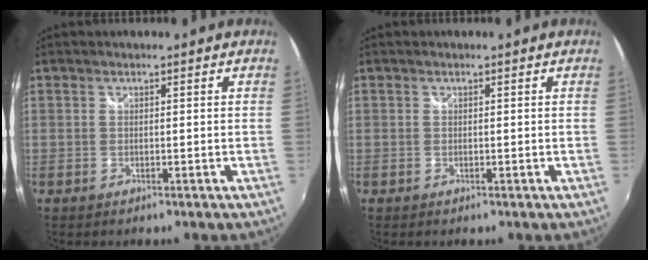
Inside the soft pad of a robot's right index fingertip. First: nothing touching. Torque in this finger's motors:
{"motor_torque": [0.00, 0.00, 0.02, 0.00]}